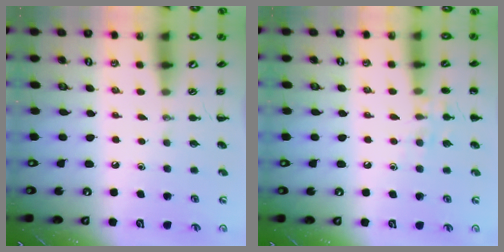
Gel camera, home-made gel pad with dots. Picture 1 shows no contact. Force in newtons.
{"total": 7.5, "press": 7.4, "slide": 1.2}